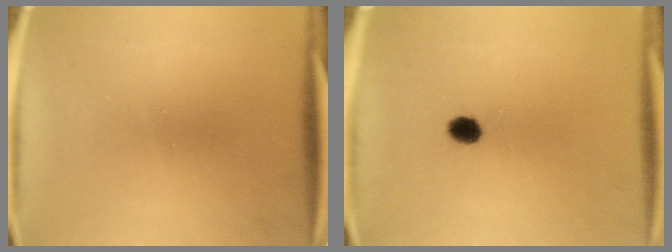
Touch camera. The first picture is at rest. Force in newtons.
{"total": 3.1}